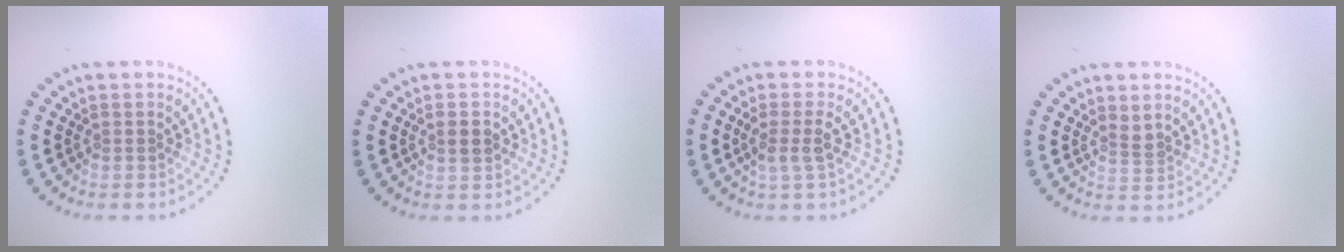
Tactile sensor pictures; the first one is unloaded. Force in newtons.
{"total": 1.2, "press": 1.2, "slide": 0.0}
{"total": 2.1, "press": 1.7, "slide": 1.1}
{"total": 1.1, "press": 0.7, "slide": 0.8}